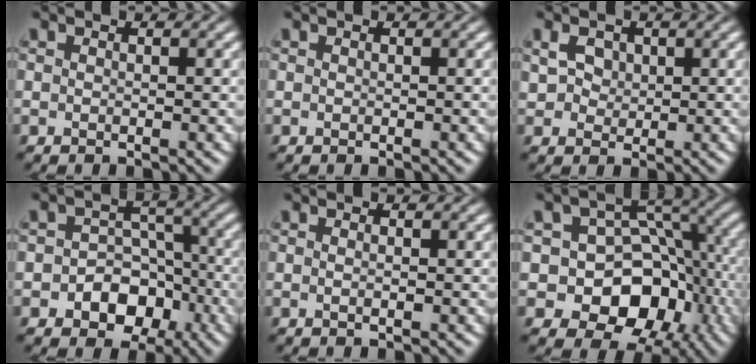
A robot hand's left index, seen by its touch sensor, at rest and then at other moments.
{"total": 0.0}
{"total": 2.0, "force": [1.0, 1.6, 0.7], "torque": [-0.012, 0.004, 0.019]}
{"total": 6.7, "force": [-2.8, 5.3, 3.0], "torque": [-0.004, 0.004, -0.060]}
{"total": 0.5, "force": [0.2, 0.0, 0.5], "torque": [-0.008, -0.001, 0.004]}
{"total": 12.1, "force": [-3.7, 9.8, 6.0], "torque": [-0.069, 0.018, -0.086]}